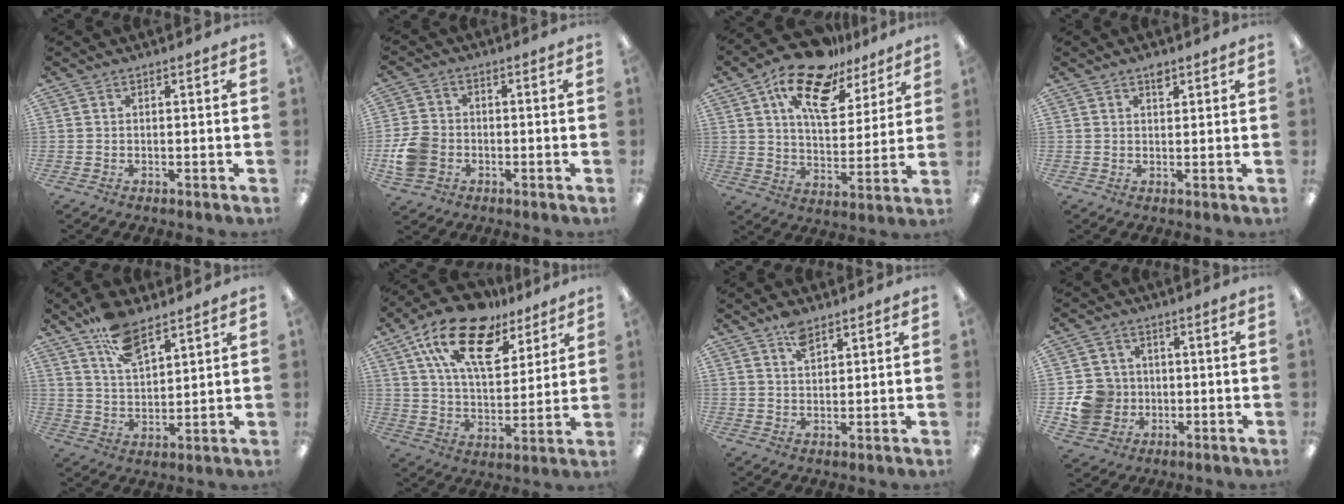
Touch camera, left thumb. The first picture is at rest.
{"total": 7.9, "force": [-2.2, 6.4, 4.1], "torque": [-0.084, 0.015, -0.039]}
{"total": 17.5, "force": [11.4, 8.3, 10.2], "torque": [-0.177, -0.054, 0.198]}
{"total": 2.1, "force": [1.5, 1.0, 1.1], "torque": [-0.008, -0.007, 0.024]}
{"total": 10.6, "force": [7.7, 4.3, 5.9], "torque": [-0.111, -0.034, 0.140]}
{"total": 19.8, "force": [12.1, 9.8, 12.3], "torque": [-0.218, -0.055, 0.214]}
{"total": 4.6, "force": [3.3, 2.1, 2.5], "torque": [-0.042, -0.010, 0.057]}
{"total": 9.4, "force": [-1.2, 8.9, 2.6], "torque": [-0.057, 0.015, -0.014]}